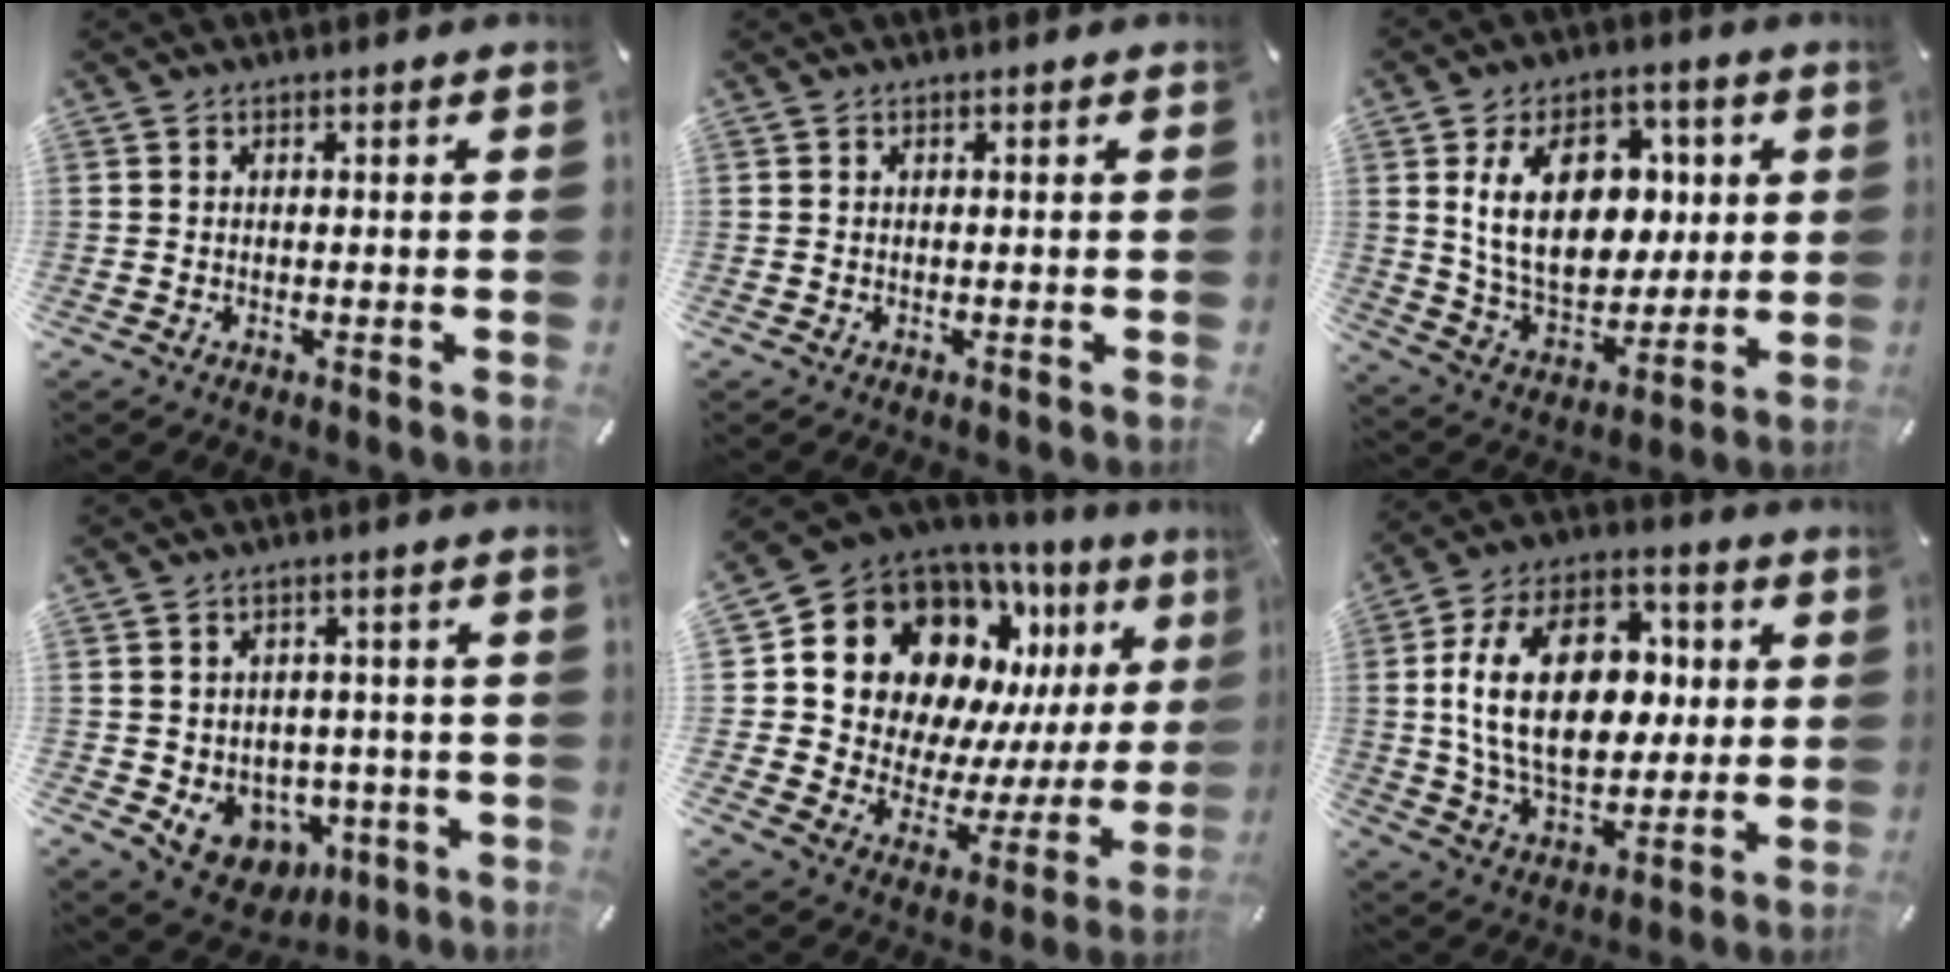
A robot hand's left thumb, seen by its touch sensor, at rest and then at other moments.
{"total": 0.0}
{"total": 18.4, "force": [4.4, 12.8, 12.4], "torque": [-0.222, 0.002, 0.079]}
{"total": 7.8, "force": [-1.8, 7.2, 2.5], "torque": [-0.034, 0.004, -0.020]}
{"total": 16.5, "force": [10.0, 11.6, 6.2], "torque": [-0.100, -0.104, 0.194]}
{"total": 22.7, "force": [2.3, 14.9, 16.9], "torque": [-0.313, 0.012, 0.035]}